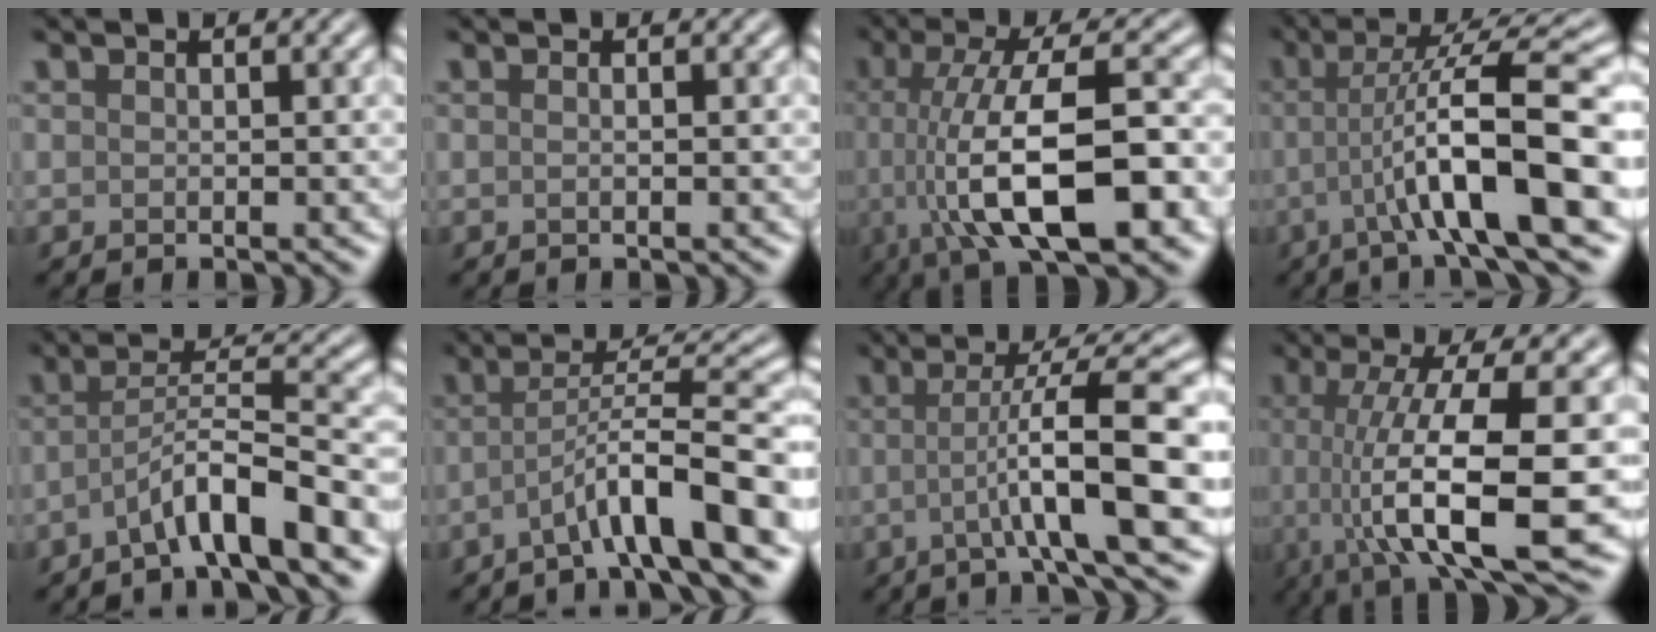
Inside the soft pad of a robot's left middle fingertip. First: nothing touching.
{"total": 1.4, "force": [0.4, 0.7, 1.1], "torque": [0.004, -0.005, -0.012]}
{"total": 12.6, "force": [-2.1, 4.0, 11.8], "torque": [-0.187, 0.014, -0.034]}
{"total": 10.8, "force": [-1.6, 1.9, 10.5], "torque": [-0.158, 0.019, -0.028]}
{"total": 5.8, "force": [-3.3, 0.5, 4.7], "torque": [-0.078, 0.023, -0.059]}
{"total": 7.4, "force": [-3.1, 1.0, 6.6], "torque": [-0.102, 0.025, -0.053]}
{"total": 9.3, "force": [-0.7, 1.4, 9.2], "torque": [-0.123, 0.014, -0.012]}
{"total": 12.9, "force": [-1.9, 3.5, 12.3], "torque": [-0.191, -0.007, -0.022]}